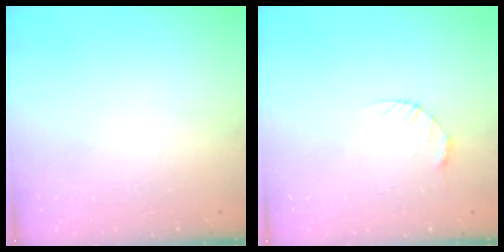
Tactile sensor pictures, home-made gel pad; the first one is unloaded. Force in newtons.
{"total": 3.4, "press": 3.4, "slide": 0.4}